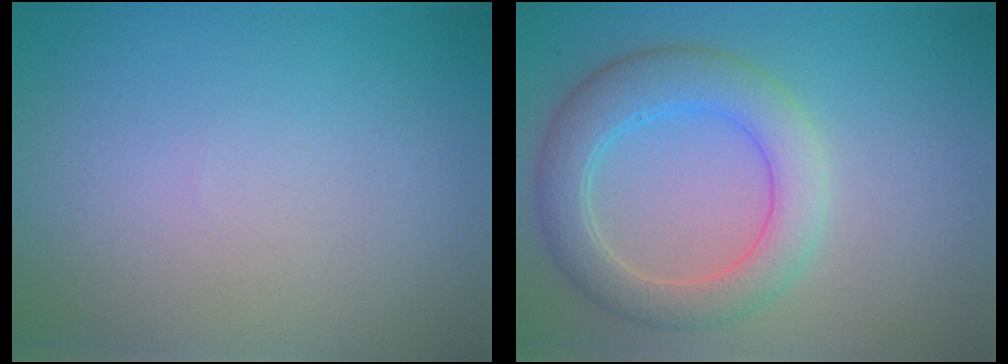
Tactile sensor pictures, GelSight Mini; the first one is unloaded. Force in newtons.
{"total": 5.0, "press": 5.0, "slide": 0.2}